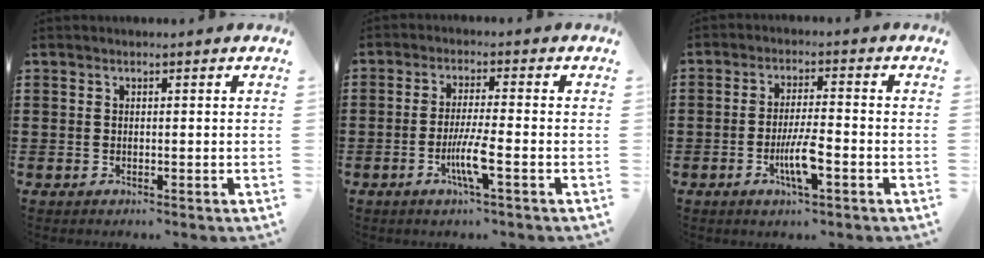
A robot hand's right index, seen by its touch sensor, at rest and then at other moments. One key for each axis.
{"total": 5.7, "fx": -2.2, "fy": 0.2, "fz": 5.2, "tx": -0.107, "ty": -0.019, "tz": -0.043}
{"total": 5.9, "fx": -2.3, "fy": 1.1, "fz": 5.3, "tx": -0.107, "ty": -0.008, "tz": -0.043}